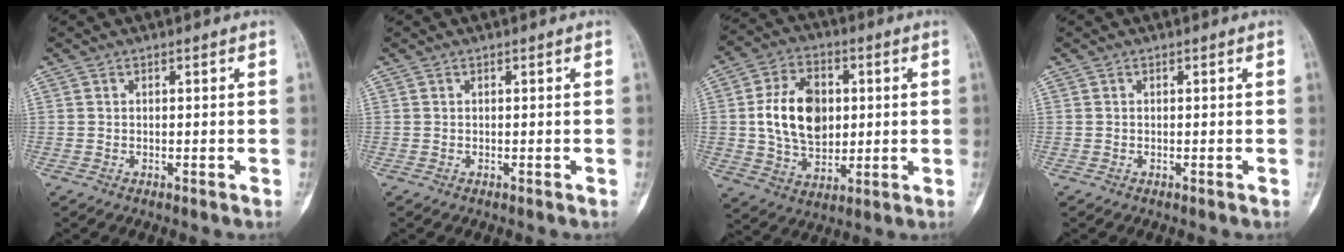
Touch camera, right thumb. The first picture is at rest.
{"total": 0.0}
{"total": 14.5, "force": [1.6, 10.1, 10.3], "torque": [-0.148, 0.000, 0.031]}
{"total": 0.0}